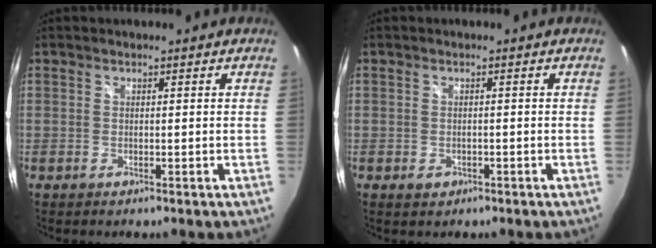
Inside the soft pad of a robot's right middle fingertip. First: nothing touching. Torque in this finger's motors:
{"motor_torque": [0.07, -0.21, 0.12, 0.00]}